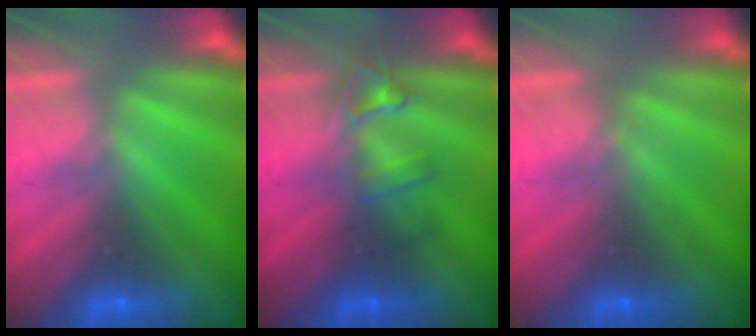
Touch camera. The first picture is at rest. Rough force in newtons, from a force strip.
{"total": 2.4}
{"total": 5.0}